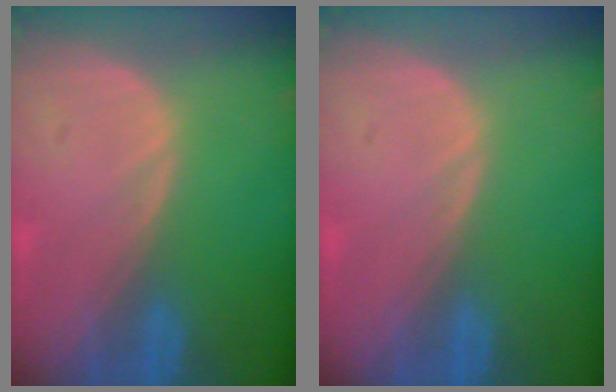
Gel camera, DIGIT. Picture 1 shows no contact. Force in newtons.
{"total": 0.0}